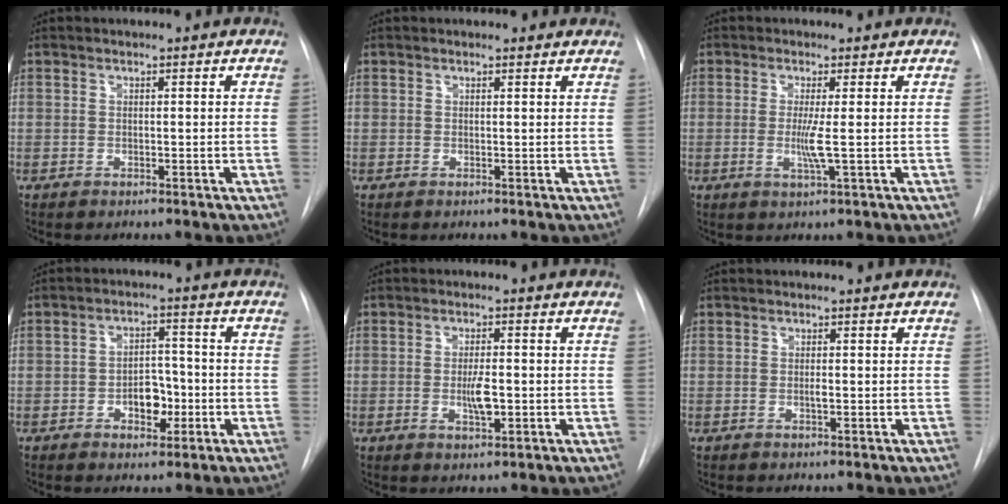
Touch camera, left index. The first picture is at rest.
{"total": 1.6, "force": [1.4, 0.6, 0.0], "torque": [-0.005, -0.001, 0.007]}
{"total": 3.2, "force": [-0.1, -0.4, 3.2], "torque": [-0.070, -0.007, -0.003]}
{"total": 5.3, "force": [-1.7, 3.2, 3.9], "torque": [-0.054, 0.011, -0.025]}
{"total": 3.7, "force": [-0.6, 1.1, 3.5], "torque": [-0.065, -0.002, -0.008]}
{"total": 0.6, "force": [-0.1, 0.1, 0.6], "torque": [-0.013, -0.001, -0.003]}